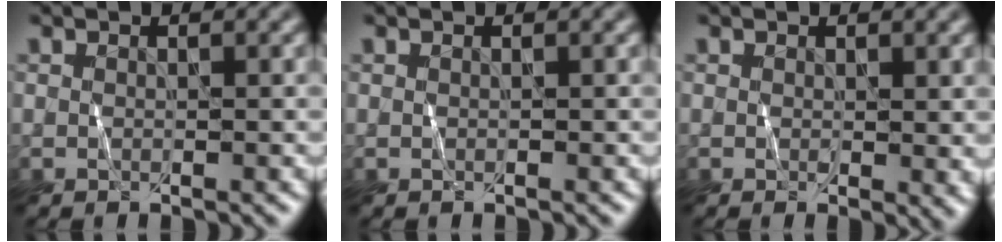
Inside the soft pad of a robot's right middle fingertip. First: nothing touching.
{"total": 0.0}
{"total": 1.4, "force": [0.4, 0.3, 1.3], "torque": [-0.013, 0.000, 0.007]}